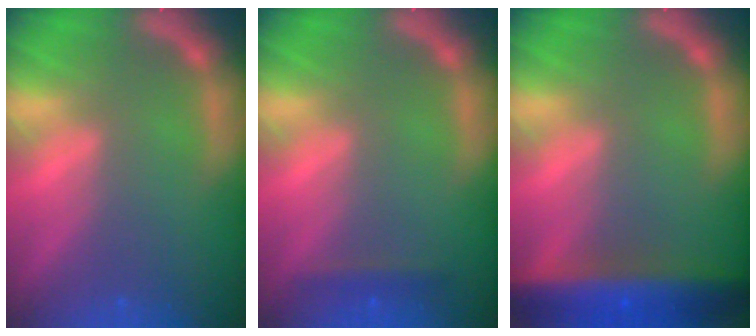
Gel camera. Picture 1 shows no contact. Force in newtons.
{"total": 1.4}
{"total": 8.6}